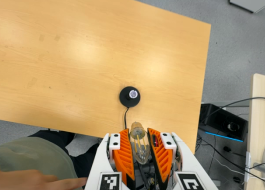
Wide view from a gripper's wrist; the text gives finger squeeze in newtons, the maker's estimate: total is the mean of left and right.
{"total": 20.5, "left": 23.2, "right": 17.8}